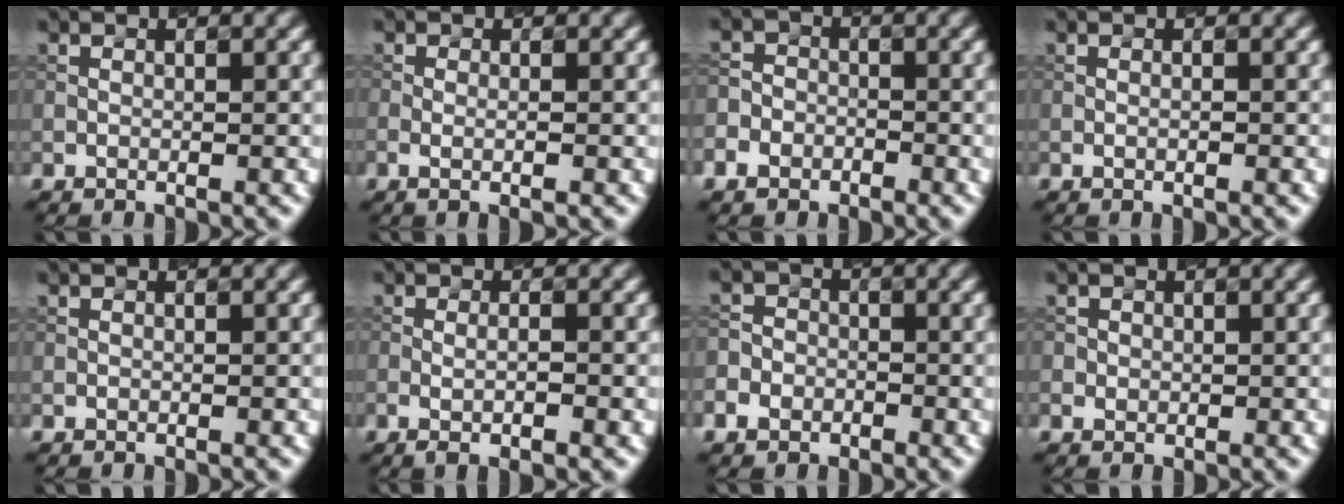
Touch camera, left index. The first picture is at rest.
{"total": 1.4, "force": [-0.2, 0.4, 1.4], "torque": [-0.021, -0.007, -0.007]}
{"total": 3.0, "force": [-1.9, 2.2, 0.7], "torque": [0.001, 0.000, -0.044]}
{"total": 1.0, "force": [0.1, 0.4, 0.9], "torque": [-0.007, -0.005, -0.009]}
{"total": 0.0}
{"total": 2.7, "force": [-0.7, 0.5, 2.6], "torque": [-0.040, -0.005, -0.011]}
{"total": 3.5, "force": [-1.9, 2.8, 0.9], "torque": [-0.001, -0.004, -0.047]}
{"total": 1.0, "force": [0.0, 1.0, 0.2], "torque": [0.003, -0.003, 0.000]}